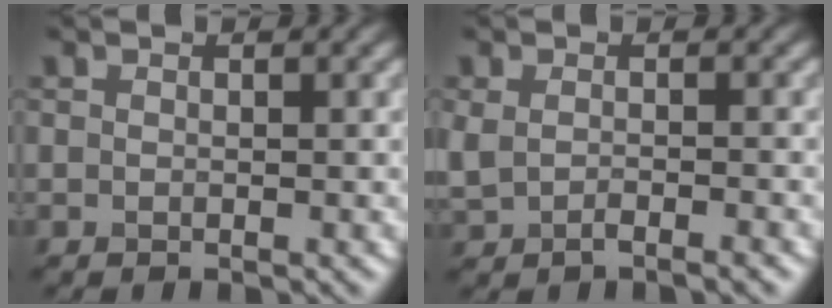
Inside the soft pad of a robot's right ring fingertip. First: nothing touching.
{"total": 2.1, "force": [-1.0, 0.9, 1.6], "torque": [-0.039, -0.008, -0.017]}